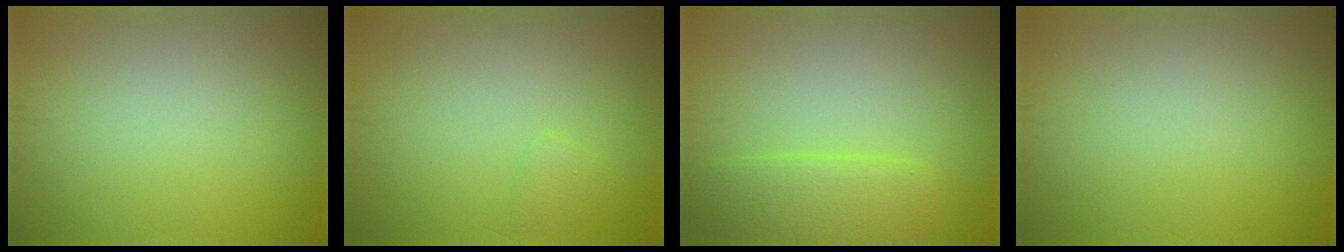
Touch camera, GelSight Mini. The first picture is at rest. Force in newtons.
{"total": 0.8, "press": 0.8, "slide": 0.1}
{"total": 3.4, "press": 3.4, "slide": 0.3}
{"total": 0.0}